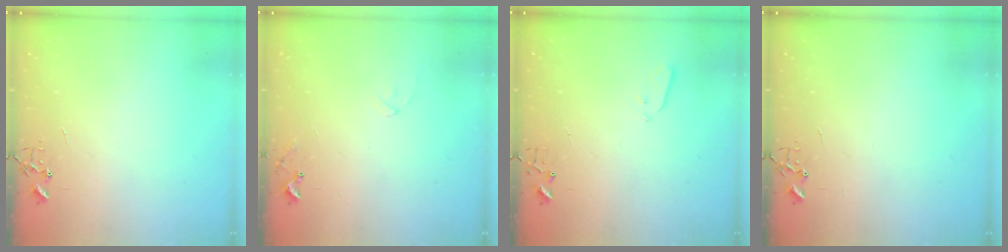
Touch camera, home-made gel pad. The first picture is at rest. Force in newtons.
{"total": 7.8, "press": 7.7, "slide": 0.5}
{"total": 3.0, "press": 3.0, "slide": 0.3}
{"total": 0.0}